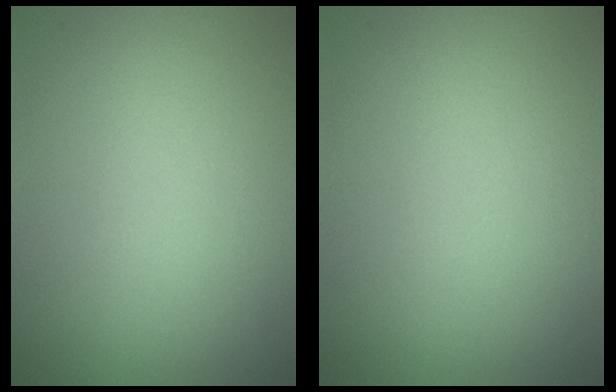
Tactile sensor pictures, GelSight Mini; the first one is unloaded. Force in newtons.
{"total": 0.0}